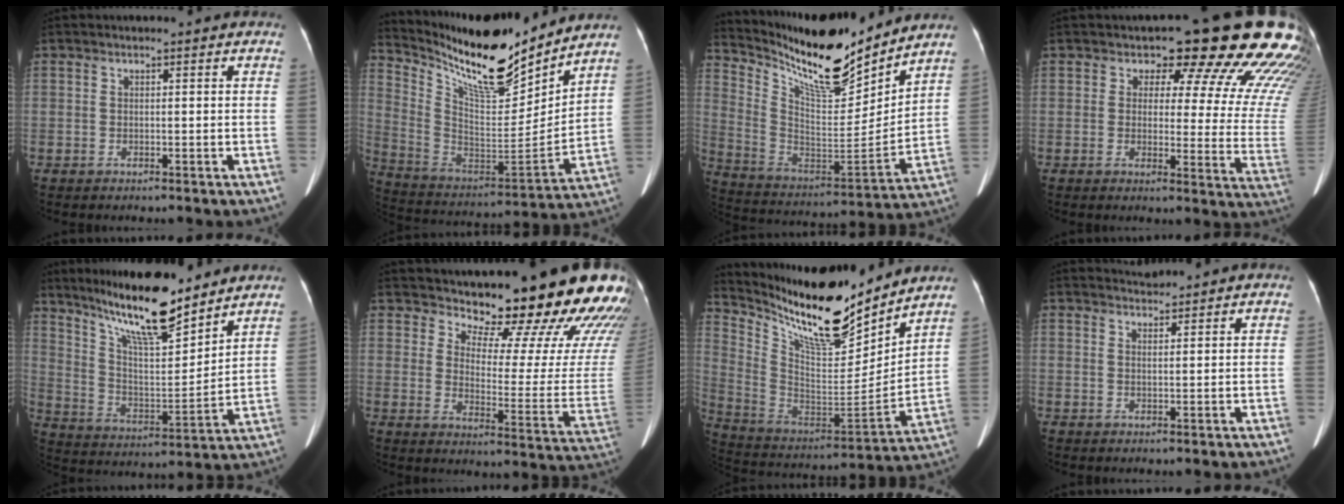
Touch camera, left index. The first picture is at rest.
{"total": 19.4, "force": [16.8, 2.7, 9.4], "torque": [-0.182, -0.027, 0.295]}
{"total": 18.1, "force": [15.9, 2.4, 8.2], "torque": [-0.164, -0.025, 0.282]}
{"total": 20.6, "force": [15.8, 6.4, 11.6], "torque": [-0.129, -0.057, 0.155]}
{"total": 16.8, "force": [13.5, 2.4, 9.7], "torque": [-0.168, -0.006, 0.243]}
{"total": 22.8, "force": [20.3, 3.7, 9.7], "torque": [-0.124, -0.116, 0.240]}
{"total": 20.7, "force": [17.6, 3.0, 10.5], "torque": [-0.201, -0.025, 0.308]}
{"total": 1.8, "force": [1.7, -0.2, -0.3], "torque": [0.001, 0.002, 0.035]}